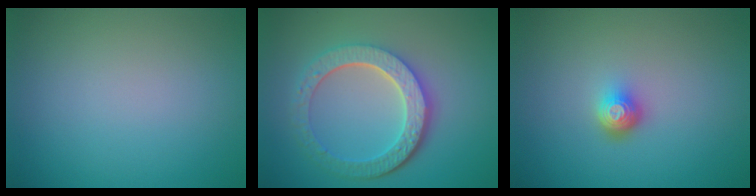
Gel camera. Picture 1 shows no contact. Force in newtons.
{"total": 6.1, "press": 4.6, "slide": 4.0}
{"total": 2.0, "press": 1.4, "slide": 1.5}